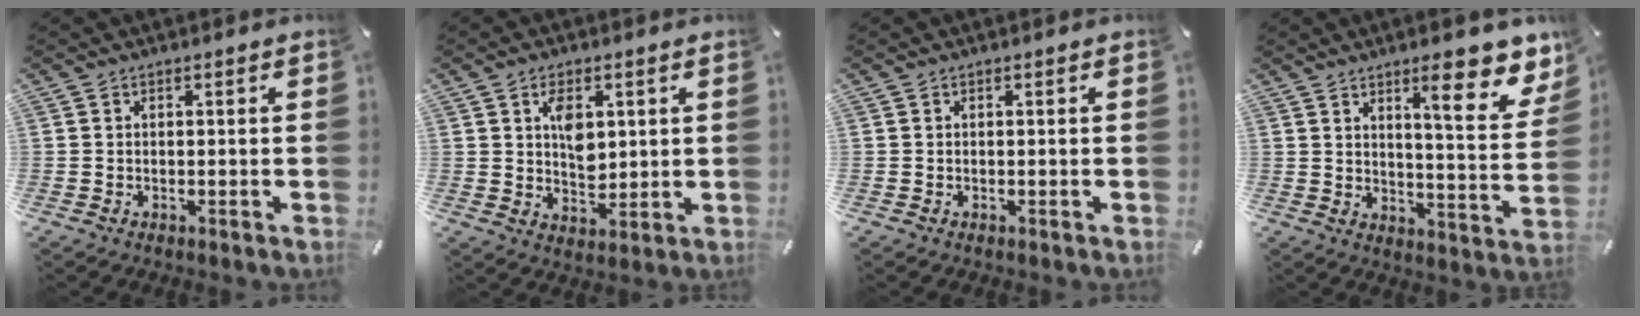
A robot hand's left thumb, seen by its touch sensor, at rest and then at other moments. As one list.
[{"total": 6.6, "force": [2.1, 4.3, 4.5], "torque": [-0.065, -0.005, 0.032]}, {"total": 0.0}, {"total": 14.0, "force": [9.2, 4.1, 9.7], "torque": [-0.122, -0.065, 0.147]}]